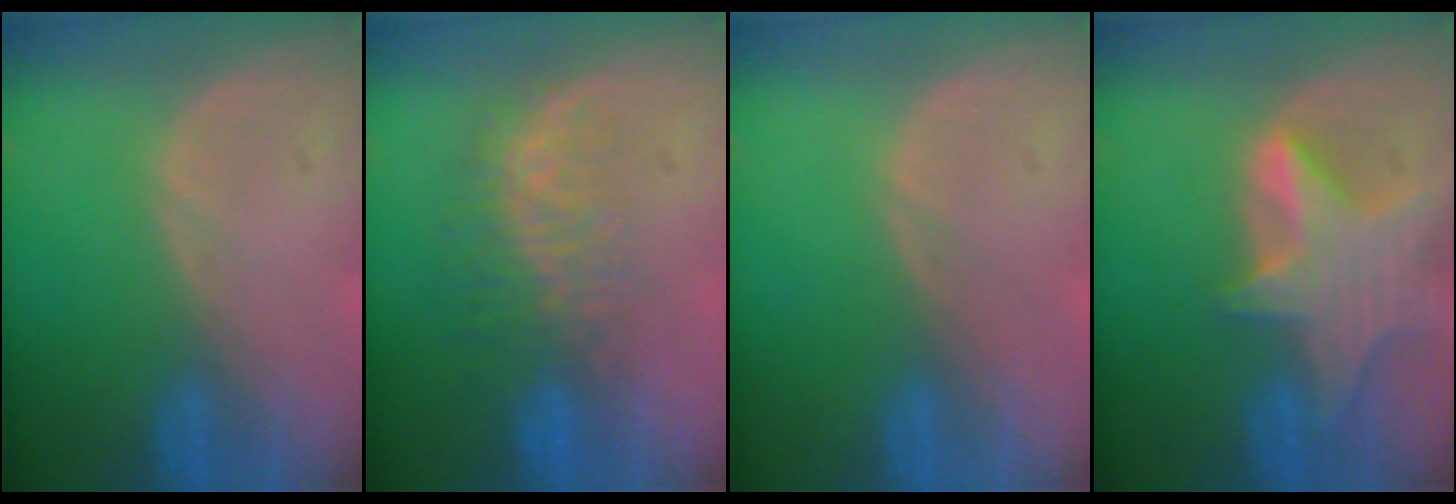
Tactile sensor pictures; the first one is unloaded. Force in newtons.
{"total": 8.3, "press": 6.9, "slide": 4.5}
{"total": 0.0}
{"total": 8.4, "press": 7.5, "slide": 3.9}